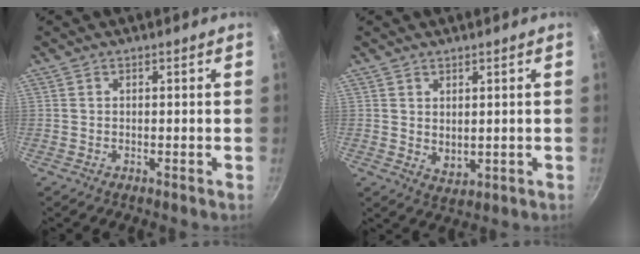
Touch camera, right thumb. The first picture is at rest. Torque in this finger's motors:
{"motor_torque": [-0.50, -0.06, -0.13, -0.15, 0.00]}